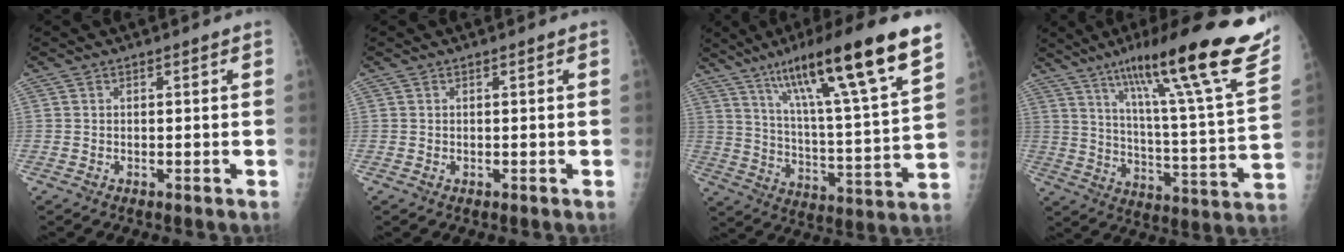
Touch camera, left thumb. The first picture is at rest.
{"total": 0.0}
{"total": 24.0, "force": [14.6, 3.1, 18.8], "torque": [-0.289, -0.040, 0.240]}
{"total": 27.6, "force": [18.1, 2.7, 20.8], "torque": [-0.300, -0.063, 0.271]}